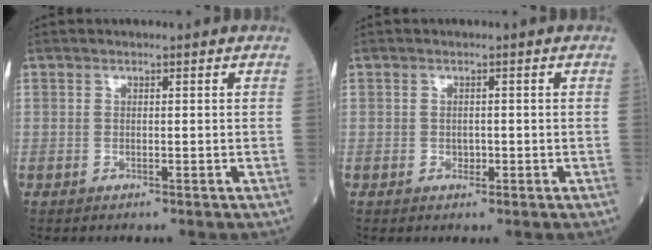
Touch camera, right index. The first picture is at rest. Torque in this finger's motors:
{"motor_torque": [-0.03, 0.01, -0.01, -0.01]}